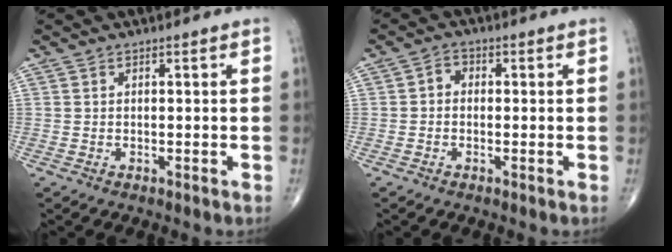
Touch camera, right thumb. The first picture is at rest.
{"total": 2.4, "force": [-0.2, 1.9, 1.3], "torque": [-0.010, 0.010, -0.015]}